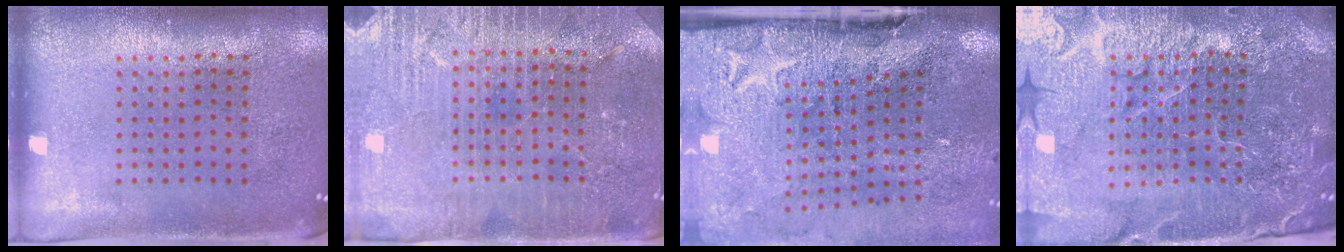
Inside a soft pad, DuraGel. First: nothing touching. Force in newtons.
{"total": 3.7, "press": 3.6, "slide": 0.9}
{"total": 4.8, "press": 3.8, "slide": 2.9}
{"total": 5.9, "press": 5.3, "slide": 2.6}